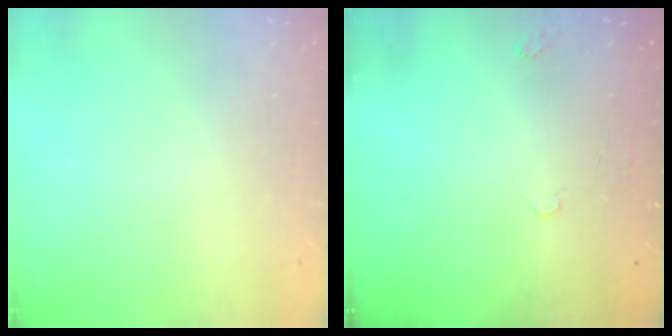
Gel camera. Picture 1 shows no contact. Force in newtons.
{"total": 5.1, "press": 5.1, "slide": 0.5}